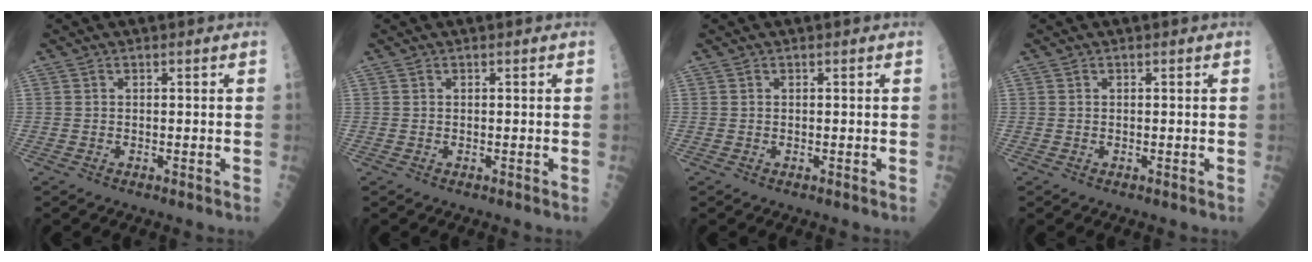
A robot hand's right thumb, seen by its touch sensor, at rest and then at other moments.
{"total": 0.0}
{"total": 0.0}
{"total": 0.0}